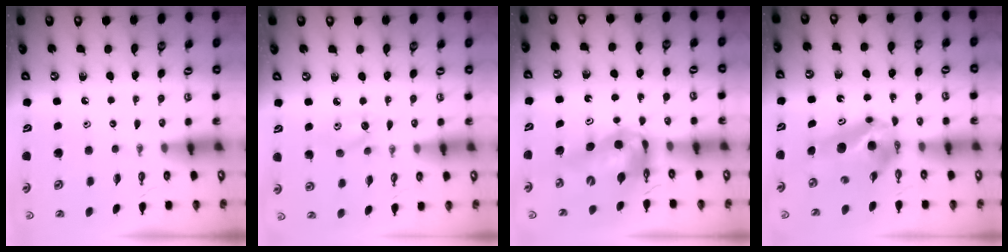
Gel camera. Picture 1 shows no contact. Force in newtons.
{"total": 5.7, "press": 5.6, "slide": 0.5}
{"total": 10.2, "press": 10.2, "slide": 1.1}
{"total": 7.8, "press": 7.4, "slide": 2.3}